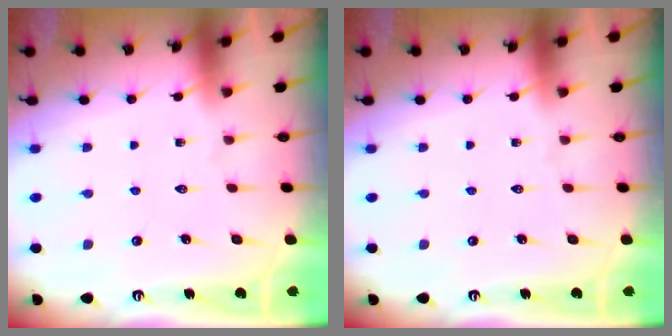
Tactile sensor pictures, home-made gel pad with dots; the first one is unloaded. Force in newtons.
{"total": 0.0}